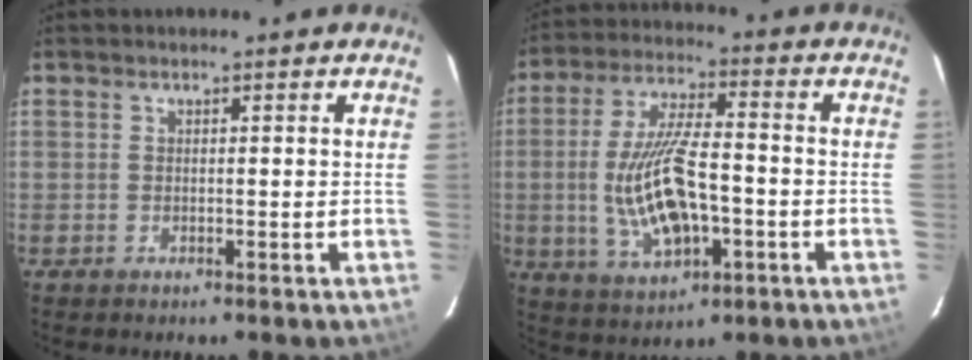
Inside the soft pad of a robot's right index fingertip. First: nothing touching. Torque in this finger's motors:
{"motor_torque": [2.14, 0.00, 0.52, 0.21]}